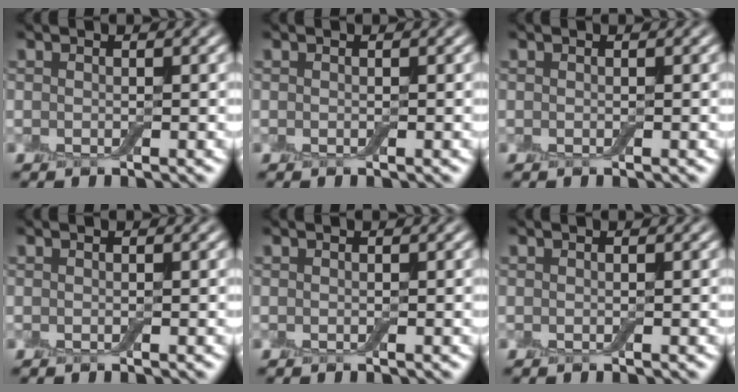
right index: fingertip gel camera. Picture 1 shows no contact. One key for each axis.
{"total": 0.0}
{"total": 0.0}
{"total": 0.0}
{"total": 0.0}
{"total": 0.0}